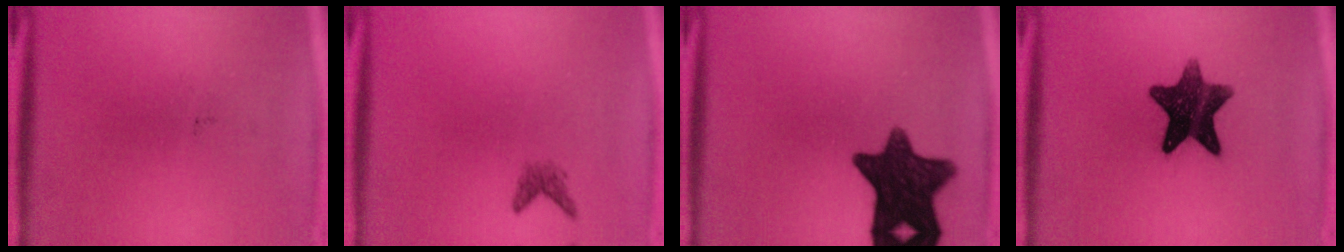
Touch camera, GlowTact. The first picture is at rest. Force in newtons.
{"total": 1.4}
{"total": 13.7}
{"total": 11.9}